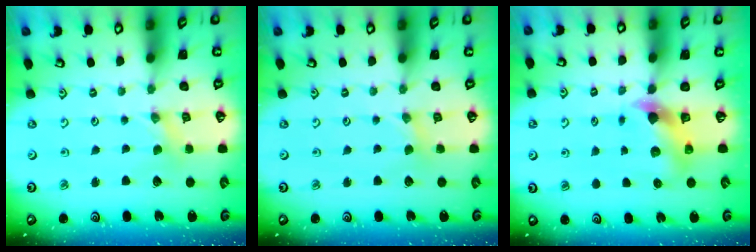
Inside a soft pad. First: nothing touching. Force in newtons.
{"total": 0.9, "press": 0.9, "slide": 0.2}
{"total": 7.0, "press": 7.0, "slide": 0.7}